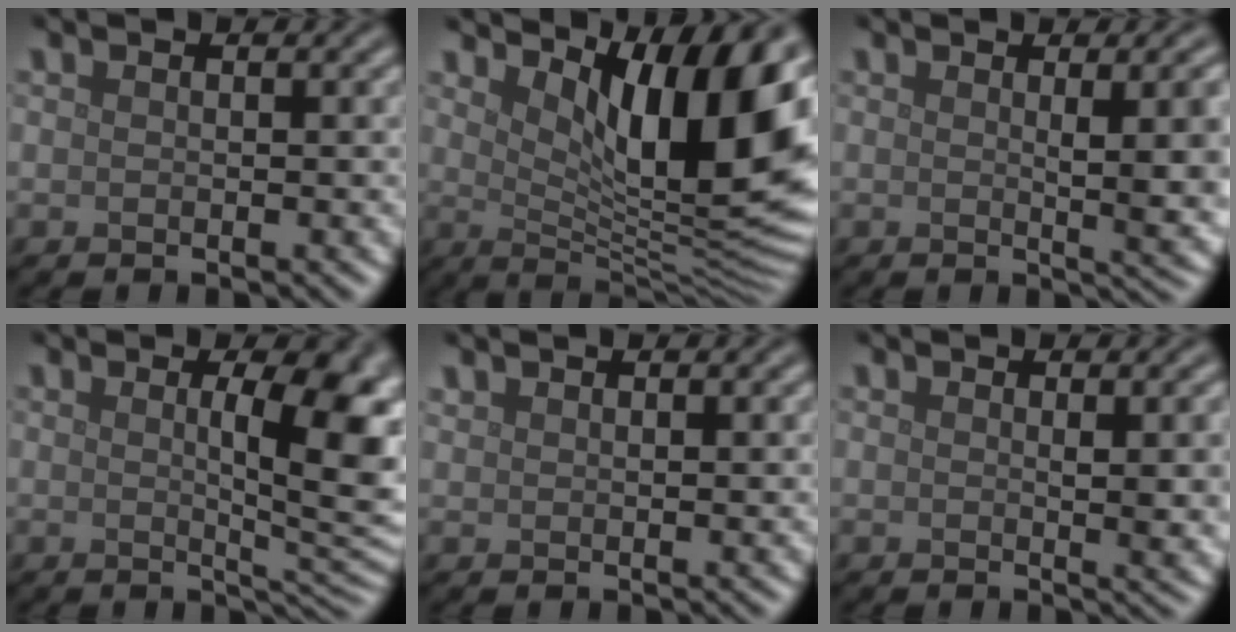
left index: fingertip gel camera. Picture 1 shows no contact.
{"total": 12.4, "force": [5.0, 4.2, 10.6], "torque": [-0.135, -0.011, 0.079]}
{"total": 6.2, "force": [0.9, 1.6, 5.9], "torque": [-0.064, -0.004, 0.016]}
{"total": 8.6, "force": [1.3, 2.3, 8.2], "torque": [-0.106, -0.001, 0.021]}
{"total": 1.0, "force": [1.0, 0.2, 0.2], "torque": [-0.006, 0.000, 0.019]}
{"total": 2.8, "force": [0.5, 0.6, 2.7], "torque": [-0.034, -0.003, 0.009]}